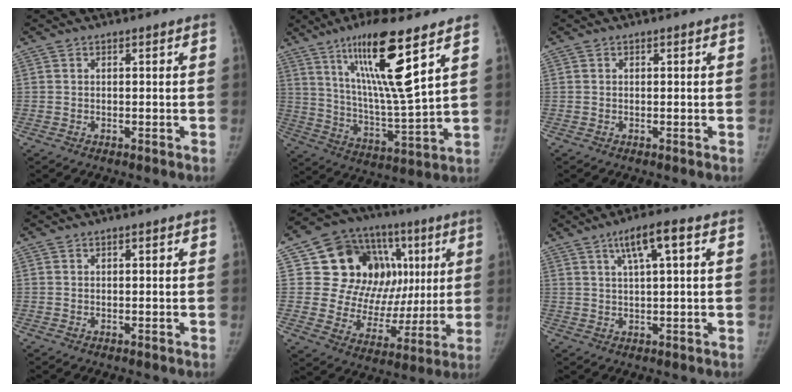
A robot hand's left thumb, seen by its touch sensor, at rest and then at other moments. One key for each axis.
{"total": 18.0, "fx": 9.8, "fy": 1.9, "fz": 15.0, "tx": -0.266, "ty": -0.061, "tz": 0.180}
{"total": 0.0}
{"total": 0.5, "fx": 0.2, "fy": 0.2, "fz": 0.4, "tx": -0.004, "ty": 0.001, "tz": 0.003}
{"total": 24.2, "fx": 6.1, "fy": 17.8, "fz": 15.3, "tx": -0.155, "ty": 0.027, "tz": 0.109}
{"total": 6.9, "fx": 2.7, "fy": 1.2, "fz": 6.2, "tx": -0.110, "ty": 0.006, "tz": 0.046}